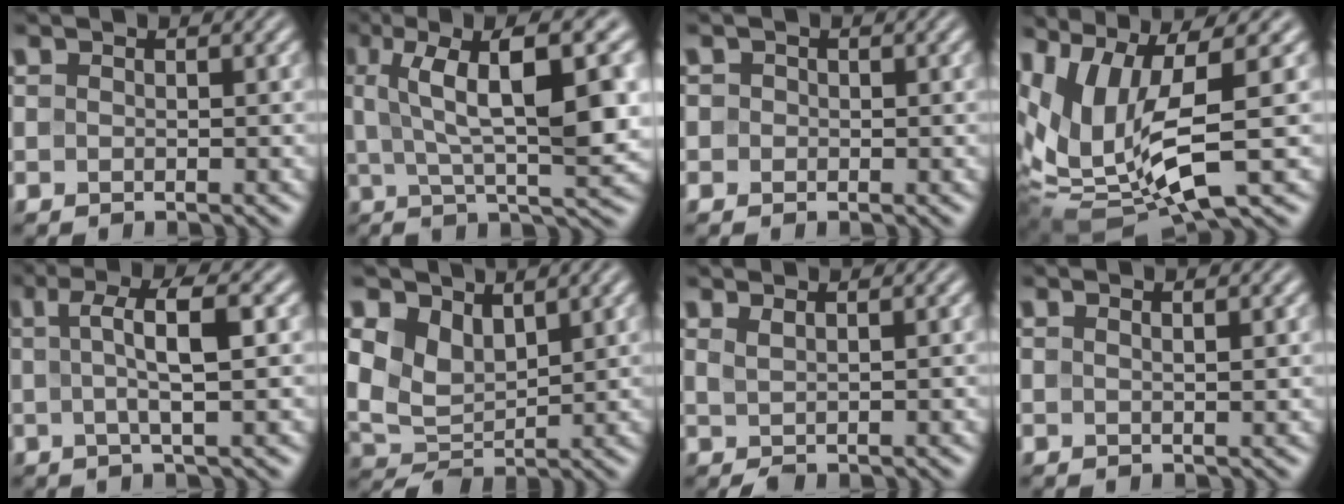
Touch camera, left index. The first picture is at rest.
{"total": 11.6, "force": [2.9, 3.3, 10.7], "torque": [-0.167, 0.014, 0.046]}
{"total": 0.8, "force": [0.1, 0.8, 0.2], "torque": [0.002, -0.002, -0.003]}
{"total": 12.1, "force": [1.1, 4.8, 11.1], "torque": [-0.245, -0.020, 0.037]}
{"total": 4.7, "force": [0.6, 0.8, 4.6], "torque": [-0.079, 0.007, 0.010]}
{"total": 4.7, "force": [2.1, 2.8, 3.2], "torque": [-0.071, -0.003, 0.039]}
{"total": 1.2, "force": [0.6, 0.4, 1.0], "torque": [-0.012, 0.003, 0.009]}
{"total": 1.7, "force": [0.9, 0.5, 1.4], "torque": [-0.014, 0.002, 0.007]}